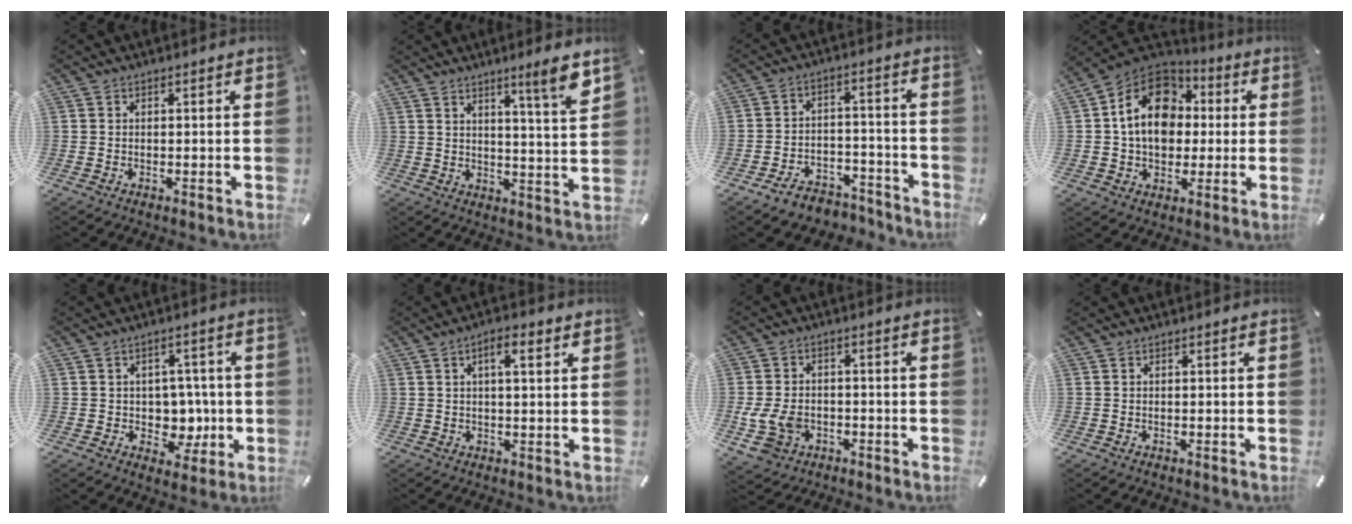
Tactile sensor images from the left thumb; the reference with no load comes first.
{"total": 8.5, "force": [6.2, -0.2, 5.8], "torque": [-0.078, -0.046, 0.095]}
{"total": 7.1, "force": [-5.0, 4.4, 2.4], "torque": [-0.030, 0.038, -0.088]}
{"total": 14.6, "force": [0.9, 12.0, 8.3], "torque": [-0.163, 0.010, 0.013]}
{"total": 6.4, "force": [0.1, 5.9, 2.5], "torque": [-0.024, -0.005, 0.004]}
{"total": 4.7, "force": [2.0, 1.3, 4.1], "torque": [-0.061, -0.004, 0.027]}
{"total": 8.8, "force": [-2.7, 6.7, 4.9], "torque": [-0.120, 0.011, -0.047]}
{"total": 0.0}